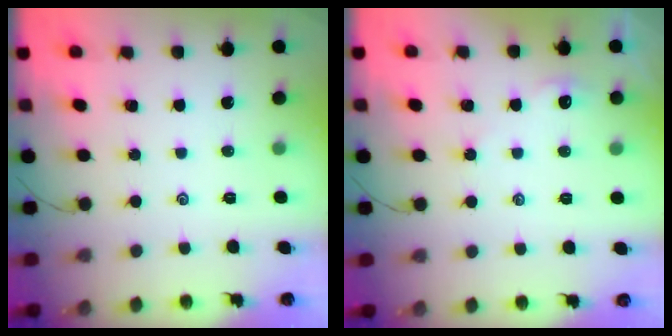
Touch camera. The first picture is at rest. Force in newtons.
{"total": 2.9, "press": 2.9, "slide": 0.4}